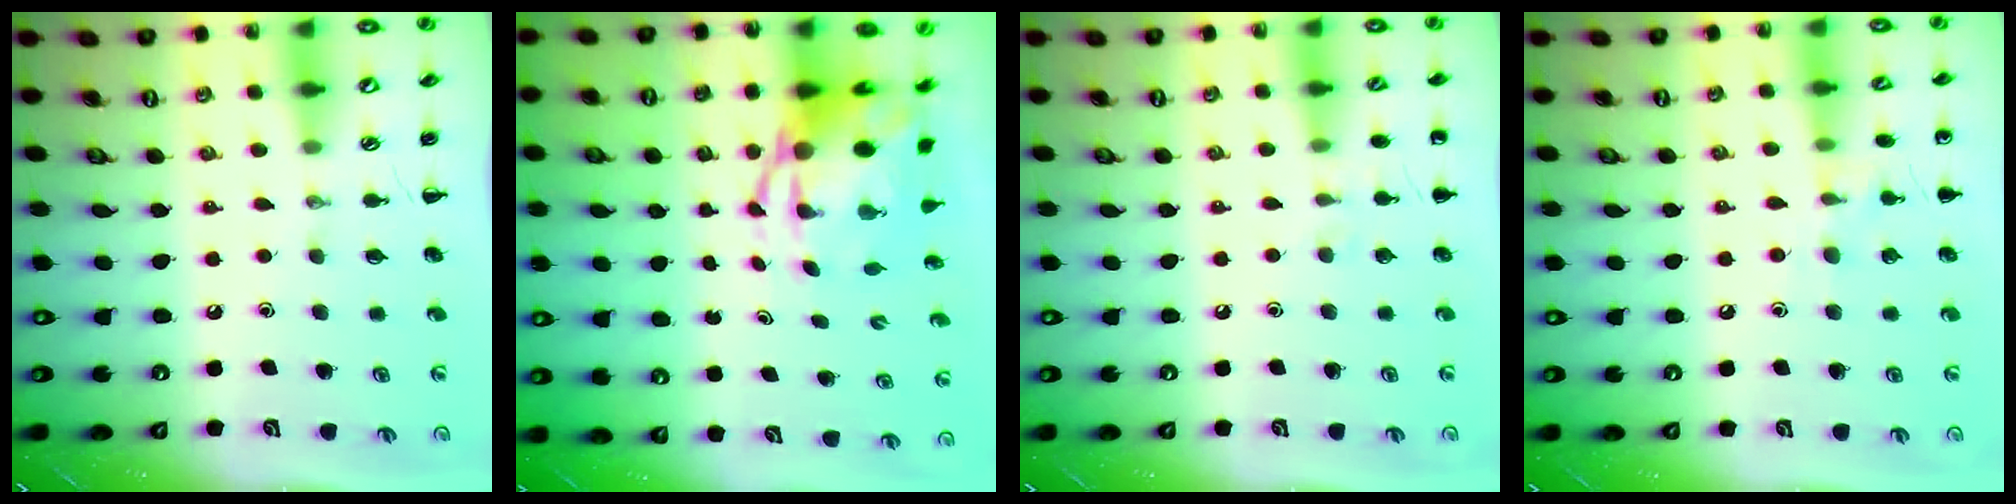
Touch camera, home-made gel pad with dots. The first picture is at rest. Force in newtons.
{"total": 7.0, "press": 6.8, "slide": 1.9}
{"total": 4.3, "press": 4.1, "slide": 1.3}
{"total": 6.7, "press": 6.5, "slide": 1.8}